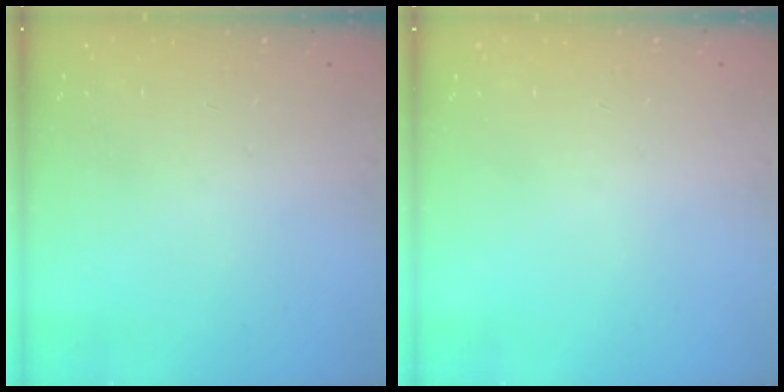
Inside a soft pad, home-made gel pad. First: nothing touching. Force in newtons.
{"total": 0.0}